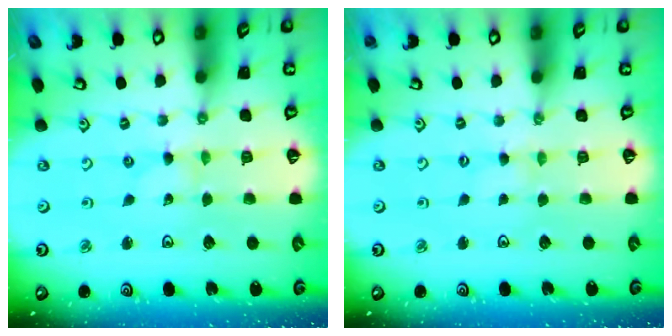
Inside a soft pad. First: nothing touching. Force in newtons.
{"total": 0.8, "press": 0.8, "slide": 0.2}